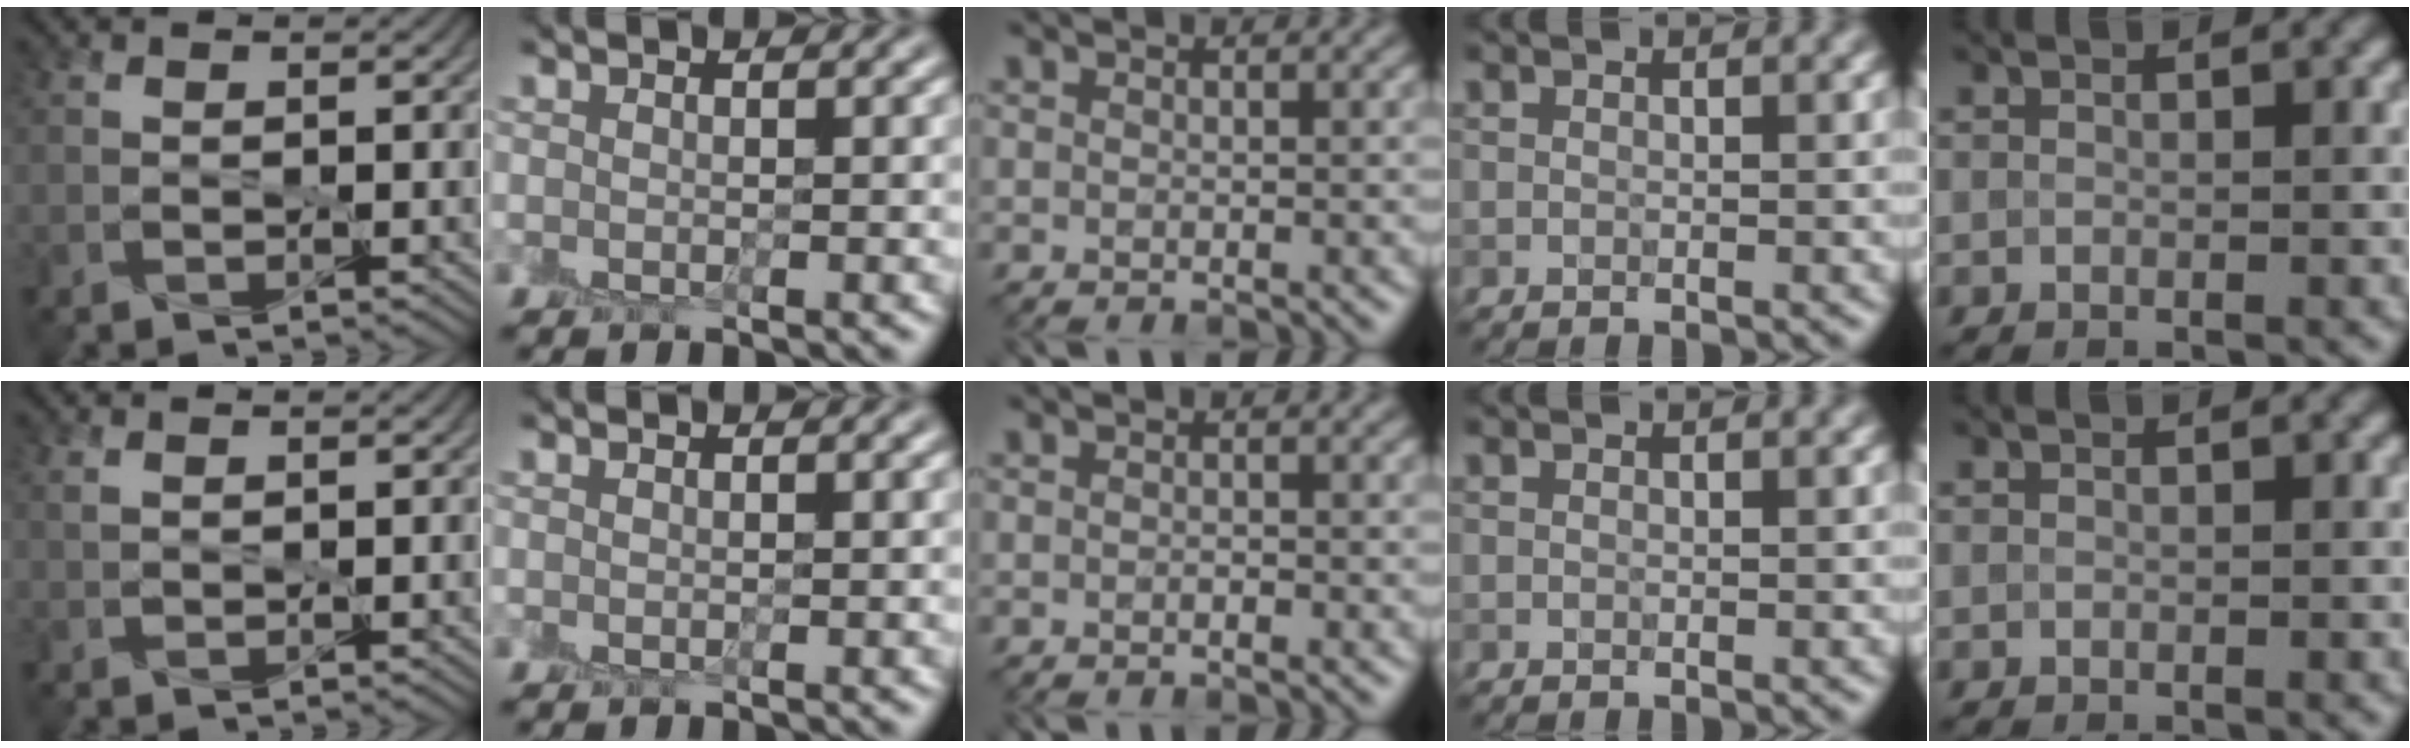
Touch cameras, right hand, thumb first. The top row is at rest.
{"thumb": {"total": 0.9, "force": [0.6, 0.4, 0.5], "torque": [-0.017, 0.001, 0.014]}, "middle": {"total": 0.5, "force": [-0.2, 0.1, 0.4], "torque": [-0.005, 0.003, -0.003]}}